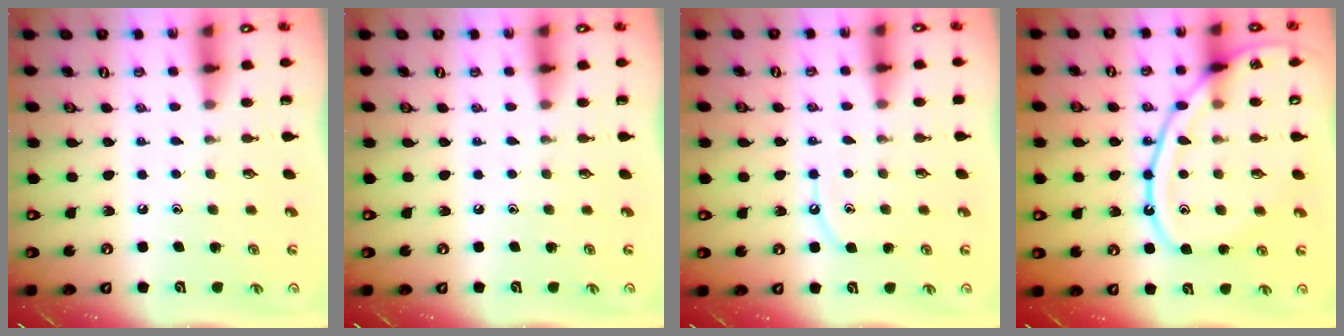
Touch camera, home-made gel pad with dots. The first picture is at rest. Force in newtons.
{"total": 0.0}
{"total": 6.0, "press": 5.9, "slide": 0.7}
{"total": 17.6, "press": 17.5, "slide": 1.9}